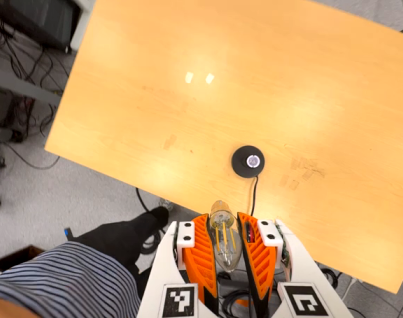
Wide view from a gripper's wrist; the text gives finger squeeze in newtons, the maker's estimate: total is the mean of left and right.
{"total": 24.0, "left": 26.8, "right": 21.1}